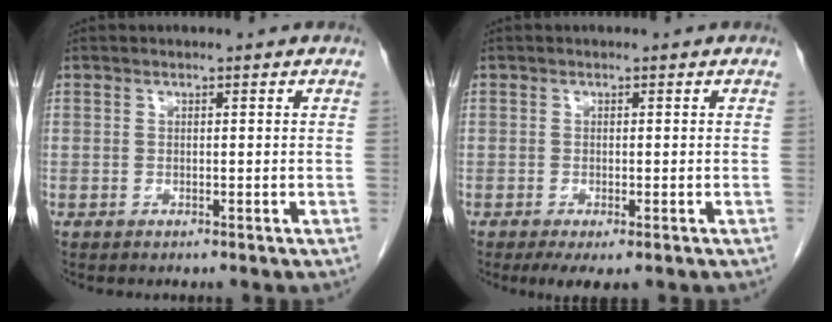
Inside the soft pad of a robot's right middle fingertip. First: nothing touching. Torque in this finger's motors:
{"motor_torque": [0.99, -0.79, 0.41, 0.05]}